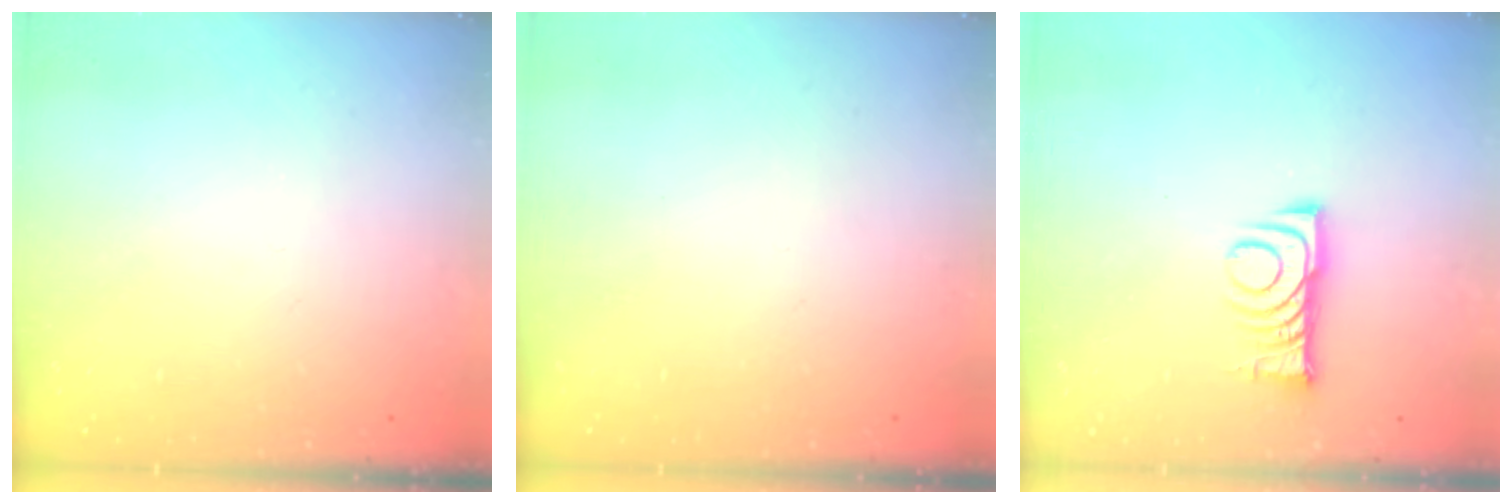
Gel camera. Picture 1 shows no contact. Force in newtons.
{"total": 1.7, "press": 1.7, "slide": 0.2}
{"total": 8.5, "press": 8.4, "slide": 0.9}